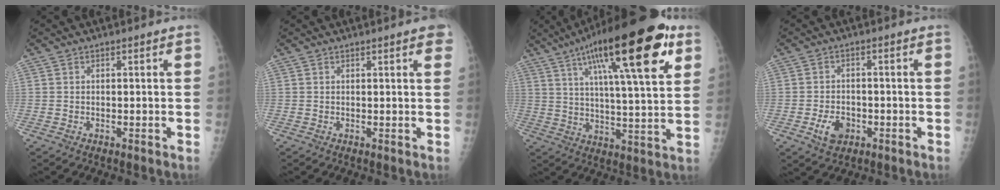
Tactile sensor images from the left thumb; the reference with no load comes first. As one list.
[{"total": 2.9, "force": [1.7, 0.7, 2.3], "torque": [-0.019, 0.001, 0.016]}, {"total": 25.2, "force": [12.2, 6.6, 21.0], "torque": [-0.312, -0.014, 0.184]}, {"total": 5.1, "force": [-2.0, 3.6, 3.0], "torque": [-0.043, 0.007, -0.032]}]